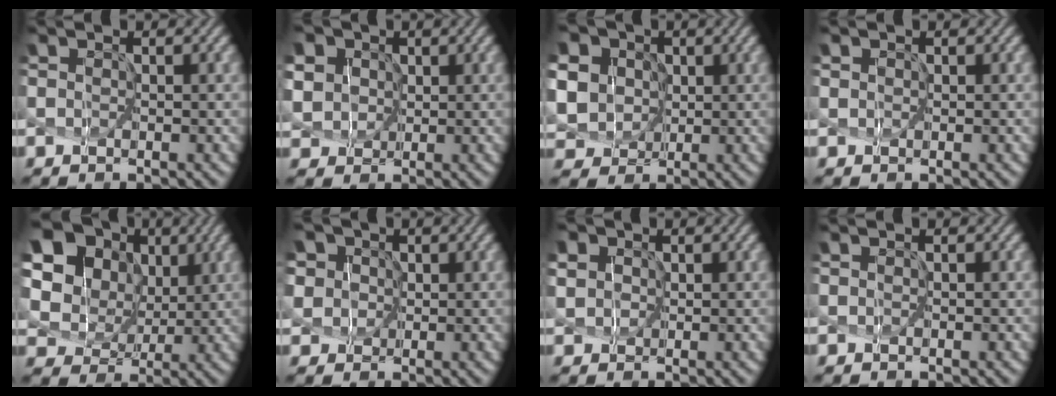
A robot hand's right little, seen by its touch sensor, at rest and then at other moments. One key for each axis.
{"total": 9.7, "fx": 3.7, "fy": 8.0, "fz": 4.1, "tx": -0.121, "ty": 0.027, "tz": 0.062}
{"total": 11.4, "fx": 2.9, "fy": 10.0, "fz": 4.8, "tx": -0.155, "ty": 0.019, "tz": 0.046}
{"total": 1.6, "fx": 0.8, "fy": 1.1, "fz": 0.7, "tx": 0.001, "ty": 0.015, "tz": -0.009}
{"total": 16.3, "fx": 5.9, "fy": 13.9, "fz": 6.1, "tx": -0.181, "ty": 0.011, "tz": 0.115}
{"total": 8.4, "fx": 3.6, "fy": 6.8, "fz": 3.6, "tx": -0.085, "ty": 0.035, "tz": 0.044}
{"total": 7.0, "fx": 2.8, "fy": 5.6, "fz": 3.2, "tx": -0.070, "ty": 0.029, "tz": 0.024}
{"total": 0.0}